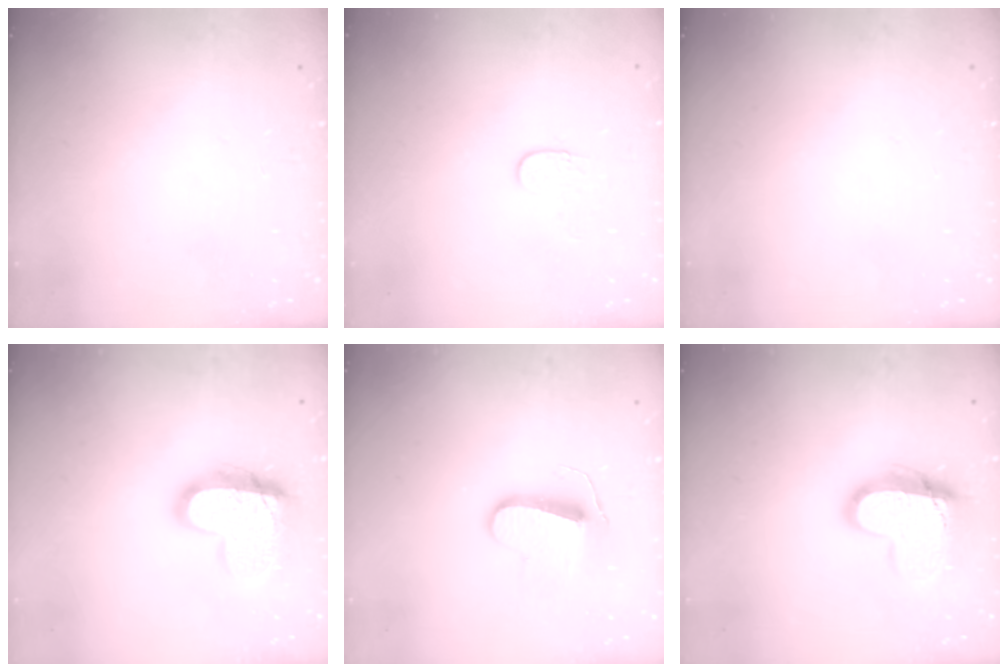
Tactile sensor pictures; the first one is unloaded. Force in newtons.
{"total": 4.3, "press": 4.3, "slide": 0.5}
{"total": 0.0}
{"total": 18.4, "press": 18.3, "slide": 1.7}
{"total": 9.7, "press": 9.7, "slide": 0.6}
{"total": 16.6, "press": 16.5, "slide": 1.4}